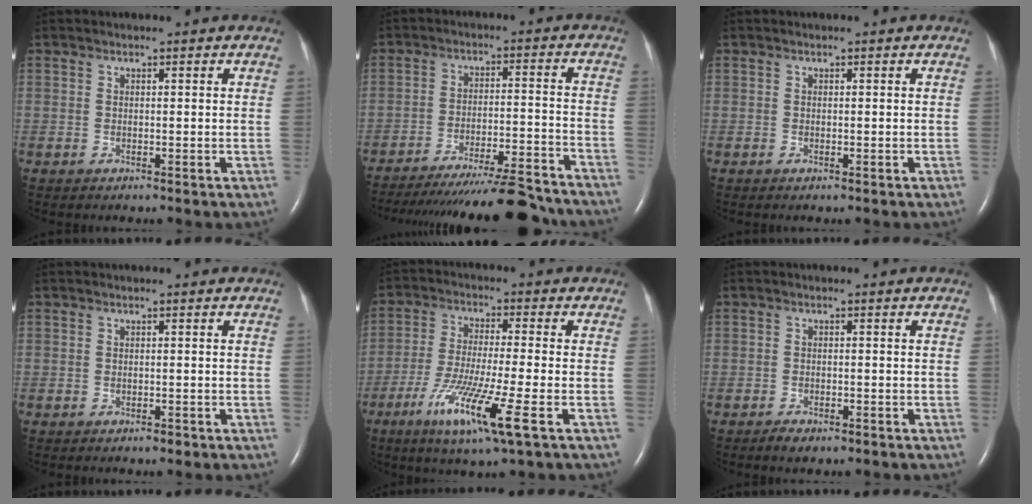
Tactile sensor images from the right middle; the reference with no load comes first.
{"total": 22.2, "force": [-20.5, 1.0, 8.4], "torque": [-0.111, -0.027, -0.287]}
{"total": 0.0}
{"total": 0.7, "force": [-0.5, 0.3, 0.4], "torque": [-0.009, -0.001, -0.004]}
{"total": 11.8, "force": [-5.5, -0.2, 10.5], "torque": [-0.211, -0.033, -0.098]}
{"total": 2.1, "force": [-1.6, 0.8, 1.1], "torque": [-0.023, -0.003, -0.020]}